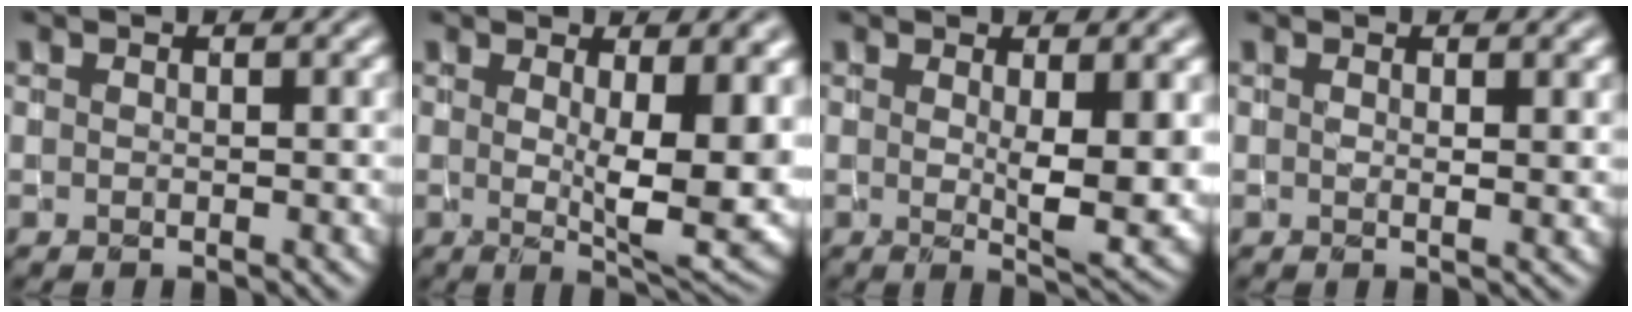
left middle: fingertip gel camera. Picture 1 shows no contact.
{"total": 9.9, "force": [0.9, 3.1, 9.3], "torque": [-0.125, -0.016, 0.021]}
{"total": 5.9, "force": [0.7, 1.4, 5.7], "torque": [-0.088, -0.015, 0.020]}
{"total": 1.3, "force": [0.7, 0.4, 1.1], "torque": [-0.007, -0.001, 0.012]}